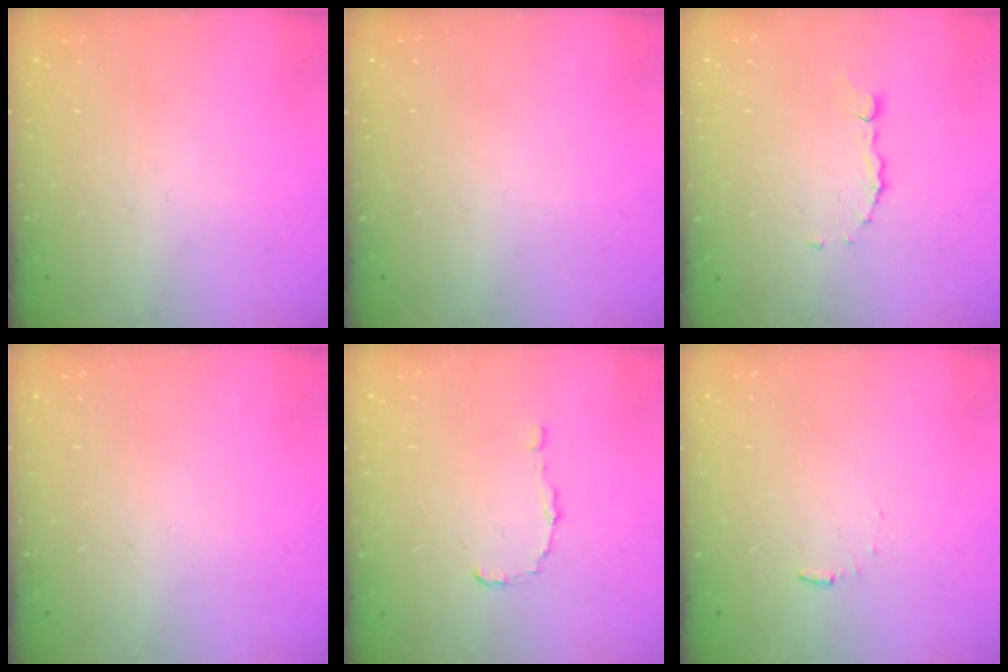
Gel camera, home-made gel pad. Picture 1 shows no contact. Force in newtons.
{"total": 0.0}
{"total": 1.9, "press": 1.9, "slide": 0.2}
{"total": 0.0}
{"total": 1.0, "press": 1.0, "slide": 0.0}
{"total": 4.5, "press": 4.5, "slide": 0.3}